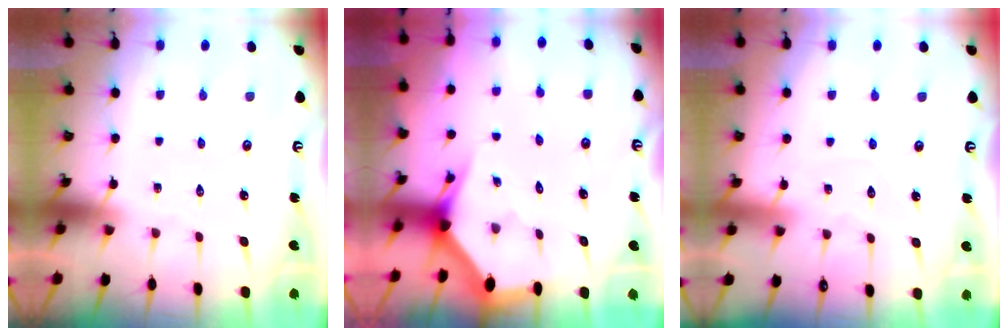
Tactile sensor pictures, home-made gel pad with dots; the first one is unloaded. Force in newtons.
{"total": 3.1, "press": 3.1, "slide": 0.1}
{"total": 3.7, "press": 3.7, "slide": 0.2}